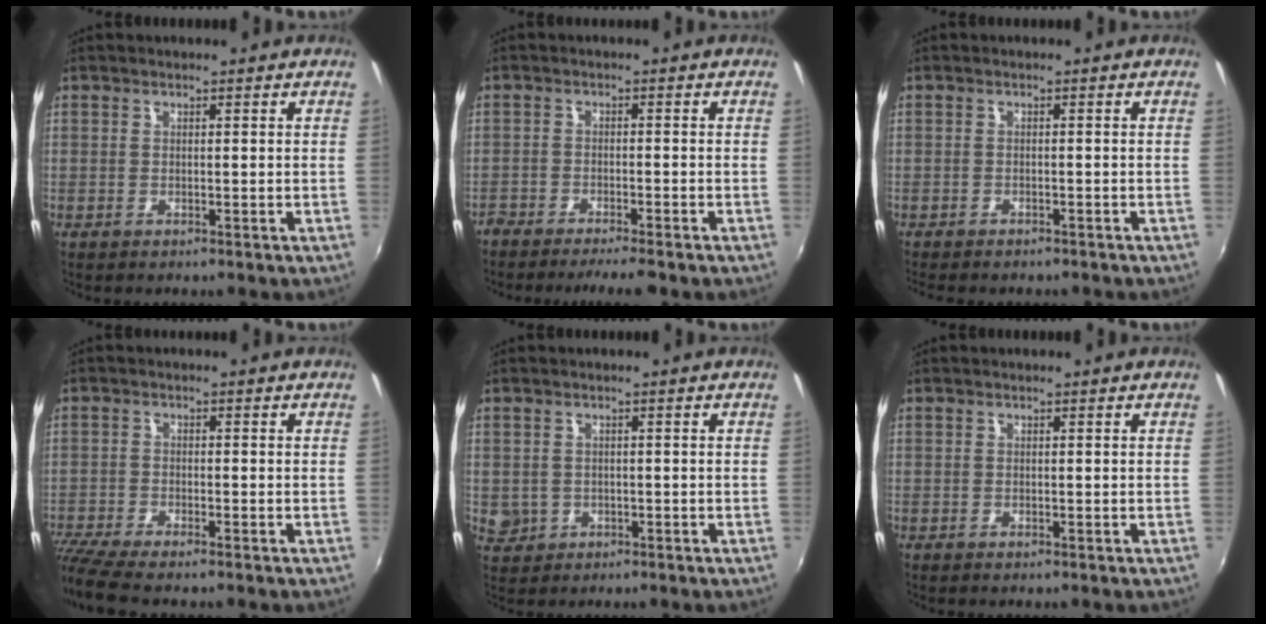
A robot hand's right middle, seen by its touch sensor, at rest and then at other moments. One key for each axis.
{"total": 6.7, "fx": -5.9, "fy": 0.9, "fz": 3.1, "tx": -0.083, "ty": -0.011, "tz": -0.097}
{"total": 4.4, "fx": -3.9, "fy": 1.3, "fz": 1.7, "tx": -0.042, "ty": -0.017, "tz": -0.056}
{"total": 7.1, "fx": -6.2, "fy": 0.7, "fz": 3.4, "tx": -0.092, "ty": -0.033, "tz": -0.112}
{"total": 3.3, "fx": -0.3, "fy": 3.2, "fz": 1.0, "tx": -0.020, "ty": -0.001, "tz": 0.002}
{"total": 0.0}